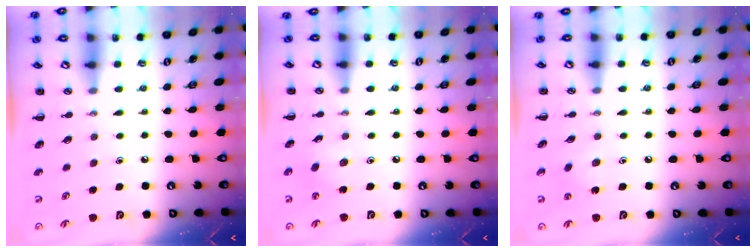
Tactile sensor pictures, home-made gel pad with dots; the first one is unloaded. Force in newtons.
{"total": 2.6, "press": 2.5, "slide": 0.9}
{"total": 6.5, "press": 6.3, "slide": 1.7}